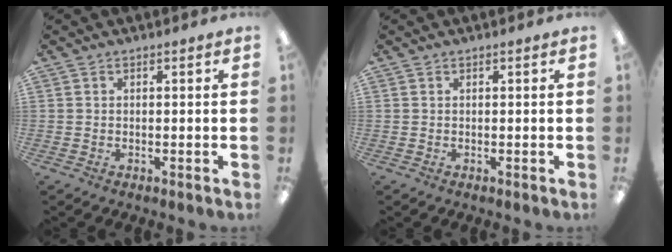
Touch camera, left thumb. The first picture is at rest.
{"total": 0.0}